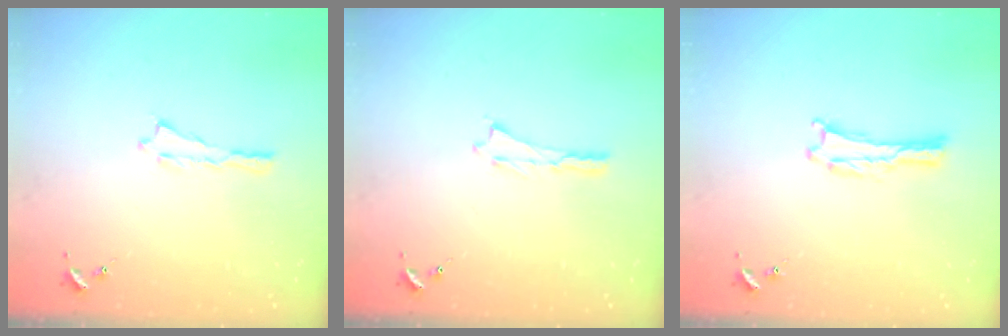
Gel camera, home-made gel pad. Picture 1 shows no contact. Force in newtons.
{"total": 0.0}
{"total": 0.0}